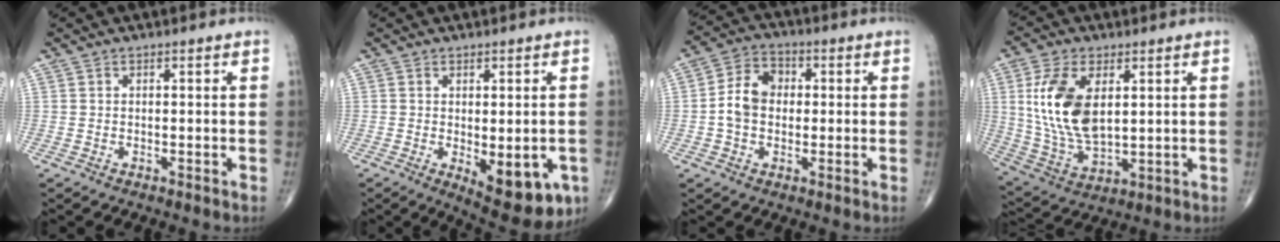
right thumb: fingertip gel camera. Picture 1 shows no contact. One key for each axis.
{"total": 11.5, "fx": -3.7, "fy": 4.9, "fz": 9.7, "tx": -0.111, "ty": -0.012, "tz": -0.038}
{"total": 8.2, "fx": -0.2, "fy": 6.2, "fz": 5.3, "tx": -0.086, "ty": 0.022, "tz": -0.014}
{"total": 15.1, "fx": 3.4, "fy": 8.1, "fz": 12.3, "tx": -0.239, "ty": -0.016, "tz": 0.075}